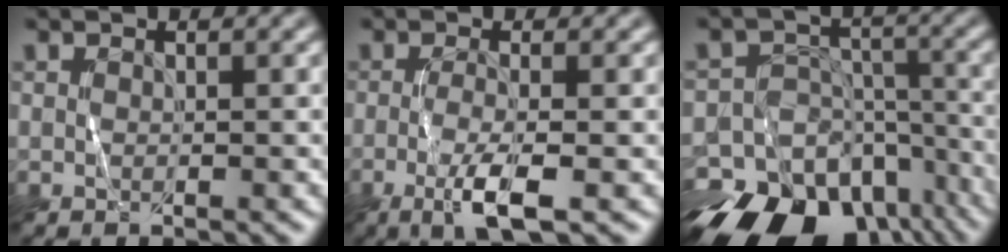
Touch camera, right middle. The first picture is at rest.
{"total": 3.6, "force": [-1.3, 0.5, 3.3], "torque": [-0.070, -0.007, -0.028]}
{"total": 20.1, "force": [-13.9, 12.4, 7.6], "torque": [-0.145, -0.046, -0.192]}